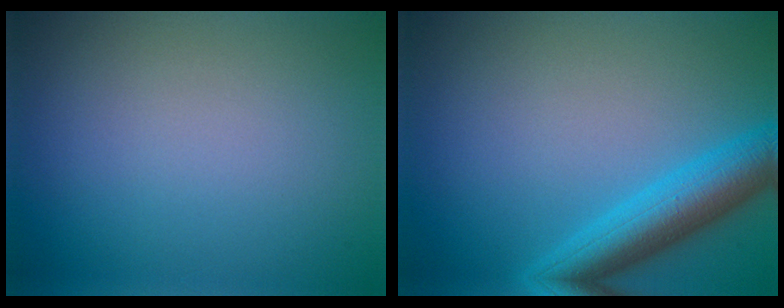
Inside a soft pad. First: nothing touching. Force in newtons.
{"total": 5.7, "press": 5.7, "slide": 0.3}